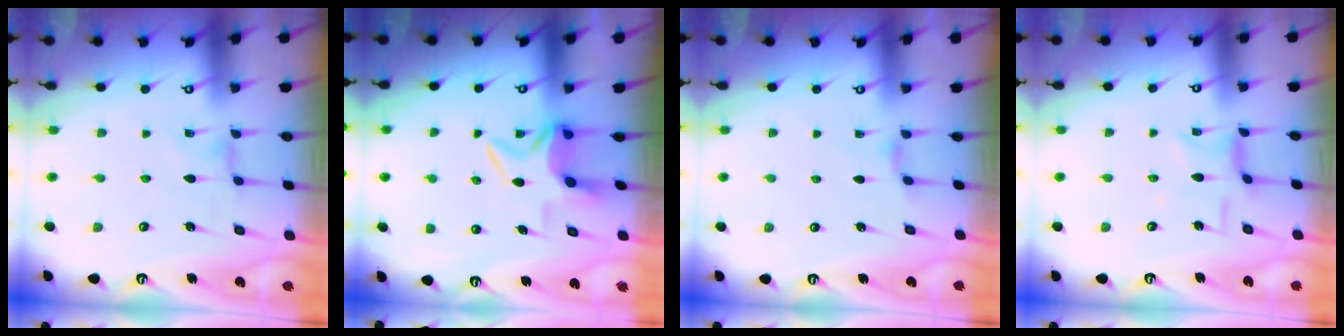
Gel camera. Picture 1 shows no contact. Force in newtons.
{"total": 6.9, "press": 6.7, "slide": 1.3}
{"total": 1.4, "press": 1.4, "slide": 0.4}
{"total": 4.3, "press": 4.3, "slide": 0.4}